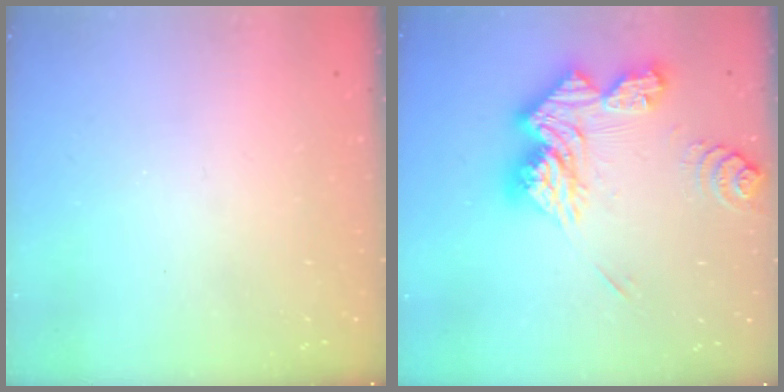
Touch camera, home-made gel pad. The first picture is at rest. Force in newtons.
{"total": 16.8, "press": 16.8, "slide": 0.2}